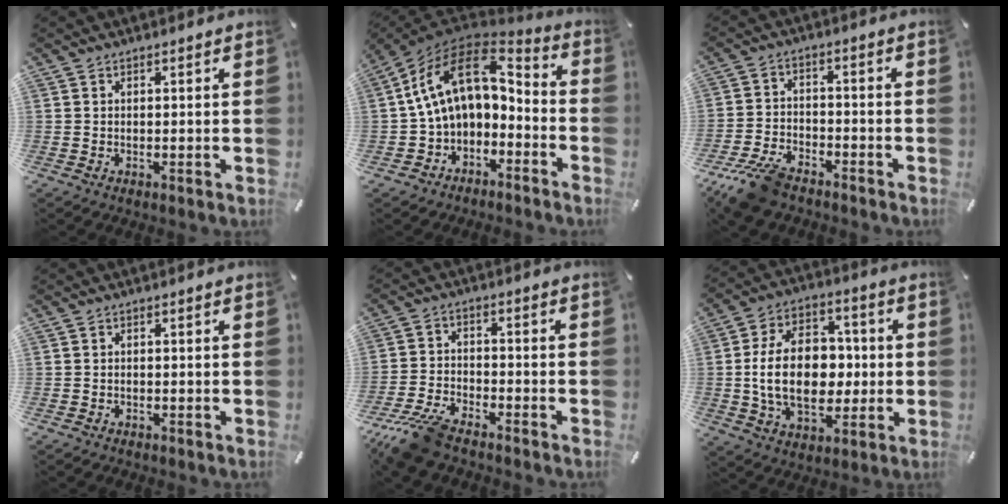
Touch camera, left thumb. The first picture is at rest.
{"total": 14.9, "force": [3.0, 9.7, 10.9], "torque": [-0.215, -0.014, 0.053]}
{"total": 9.9, "force": [-7.6, 4.1, 4.8], "torque": [-0.095, 0.035, -0.143]}
{"total": 1.0, "force": [-0.9, 0.5, 0.3], "torque": [-0.006, 0.002, -0.019]}
{"total": 9.8, "force": [-8.2, 2.9, 4.4], "torque": [-0.103, 0.028, -0.162]}
{"total": 18.4, "force": [-0.8, 12.6, 13.5], "torque": [-0.257, 0.005, -0.018]}